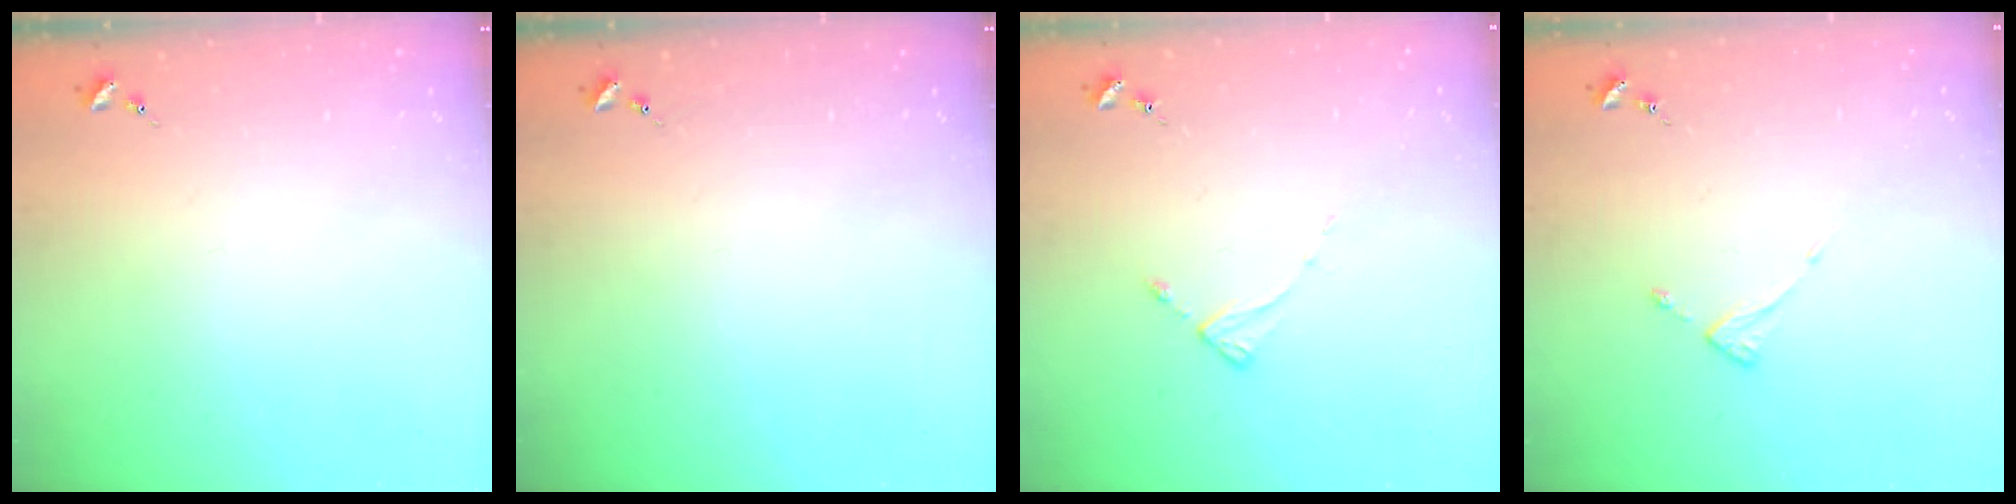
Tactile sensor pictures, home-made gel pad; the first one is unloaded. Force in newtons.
{"total": 0.0}
{"total": 2.1, "press": 2.0, "slide": 0.4}
{"total": 2.6, "press": 2.6, "slide": 0.3}